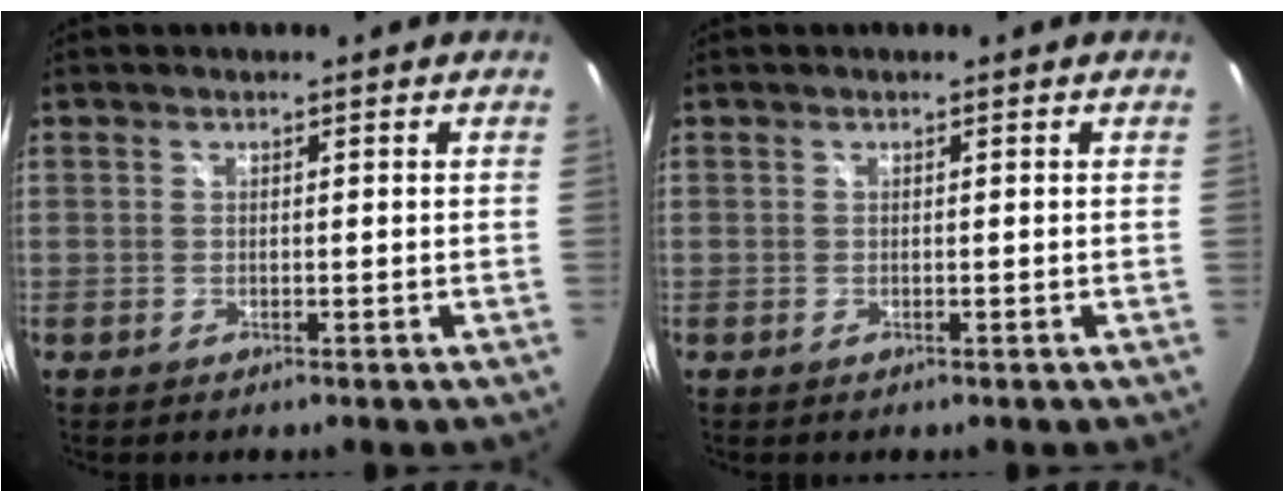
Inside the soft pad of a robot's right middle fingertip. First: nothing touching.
{"total": 0.0}